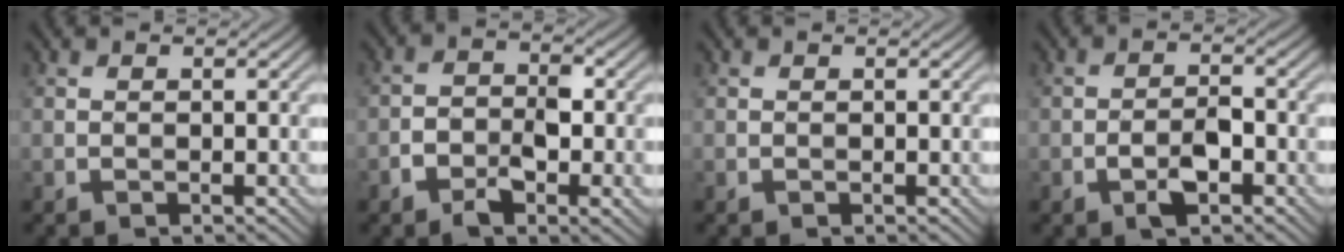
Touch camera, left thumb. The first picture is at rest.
{"total": 6.6, "force": [-3.0, 3.6, 4.8], "torque": [-0.072, -0.002, -0.054]}
{"total": 0.0}
{"total": 3.8, "force": [-1.8, 1.7, 2.8], "torque": [-0.050, 0.004, -0.037]}